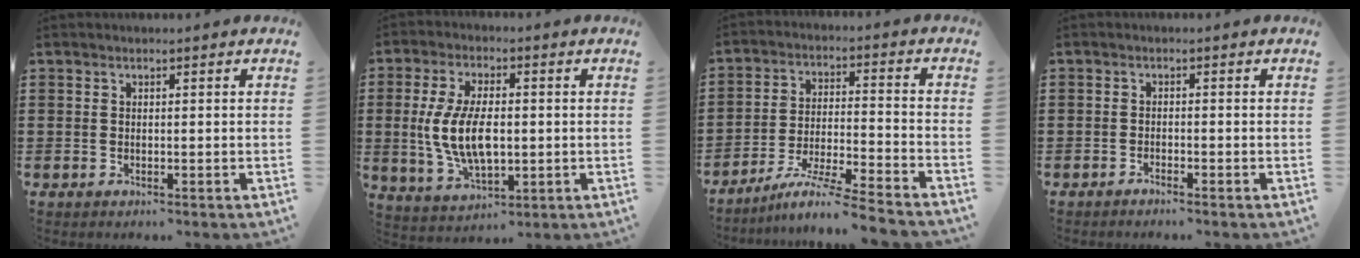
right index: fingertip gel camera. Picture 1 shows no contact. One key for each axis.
{"total": 9.3, "fx": -0.2, "fy": 4.6, "fz": 8.0, "tx": -0.179, "ty": 0.000, "tz": -0.009}
{"total": 8.1, "fx": -7.0, "fy": -0.6, "fz": 3.9, "tx": -0.085, "ty": -0.015, "tz": -0.141}
{"total": 1.2, "fx": -1.2, "fy": -0.3, "fz": 0.1, "tx": -0.003, "ty": -0.001, "tz": -0.023}